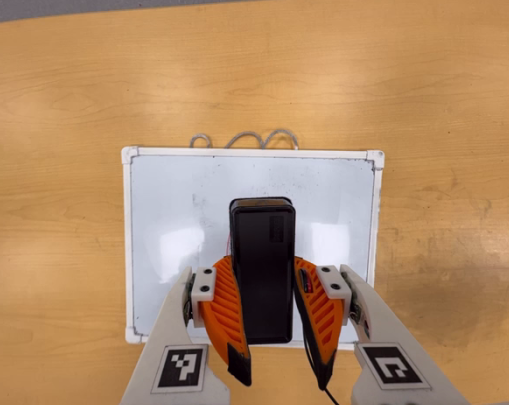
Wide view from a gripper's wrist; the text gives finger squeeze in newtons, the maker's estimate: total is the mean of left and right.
{"total": 9.3, "left": 7.7, "right": 11.0}